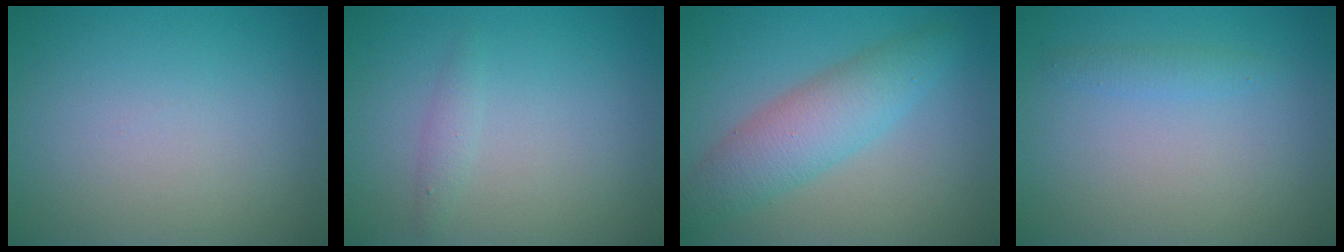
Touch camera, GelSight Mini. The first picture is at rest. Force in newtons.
{"total": 1.0, "press": 1.0, "slide": 0.1}
{"total": 4.9, "press": 4.9, "slide": 0.1}
{"total": 1.1, "press": 1.1, "slide": 0.1}